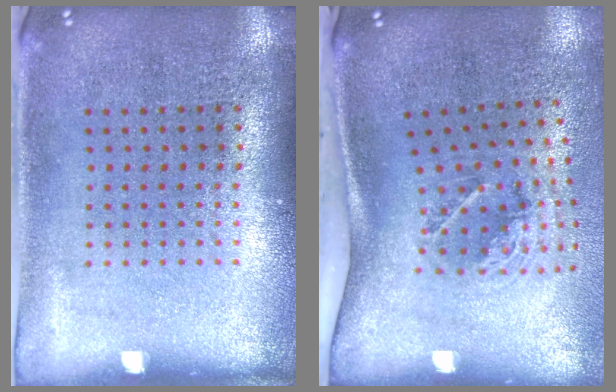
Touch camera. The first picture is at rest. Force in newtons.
{"total": 2.1, "press": 1.3, "slide": 1.7}